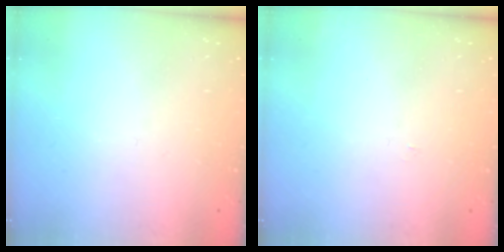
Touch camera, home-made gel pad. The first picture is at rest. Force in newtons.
{"total": 2.2, "press": 2.2, "slide": 0.3}